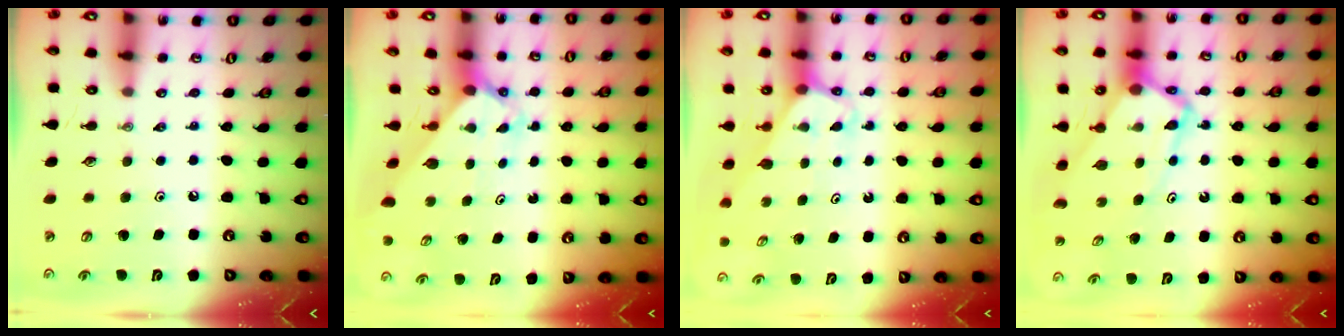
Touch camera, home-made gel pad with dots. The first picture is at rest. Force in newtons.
{"total": 2.4, "press": 2.4, "slide": 0.2}
{"total": 3.1, "press": 3.1, "slide": 0.2}
{"total": 7.7, "press": 7.7, "slide": 0.8}